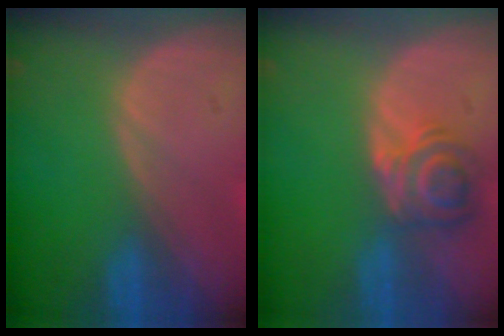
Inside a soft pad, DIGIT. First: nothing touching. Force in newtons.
{"total": 5.6, "press": 5.2, "slide": 2.2}